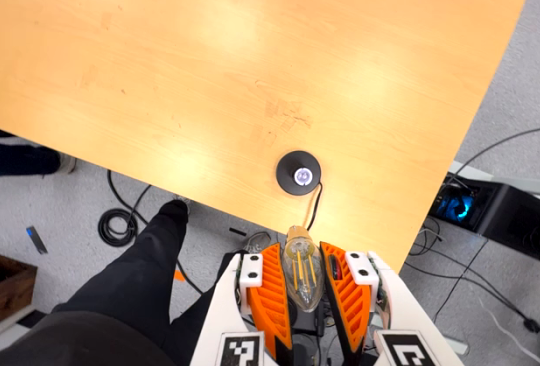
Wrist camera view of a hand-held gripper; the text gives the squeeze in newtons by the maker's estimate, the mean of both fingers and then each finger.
{"total": 8.4, "left": 7.7, "right": 9.2}